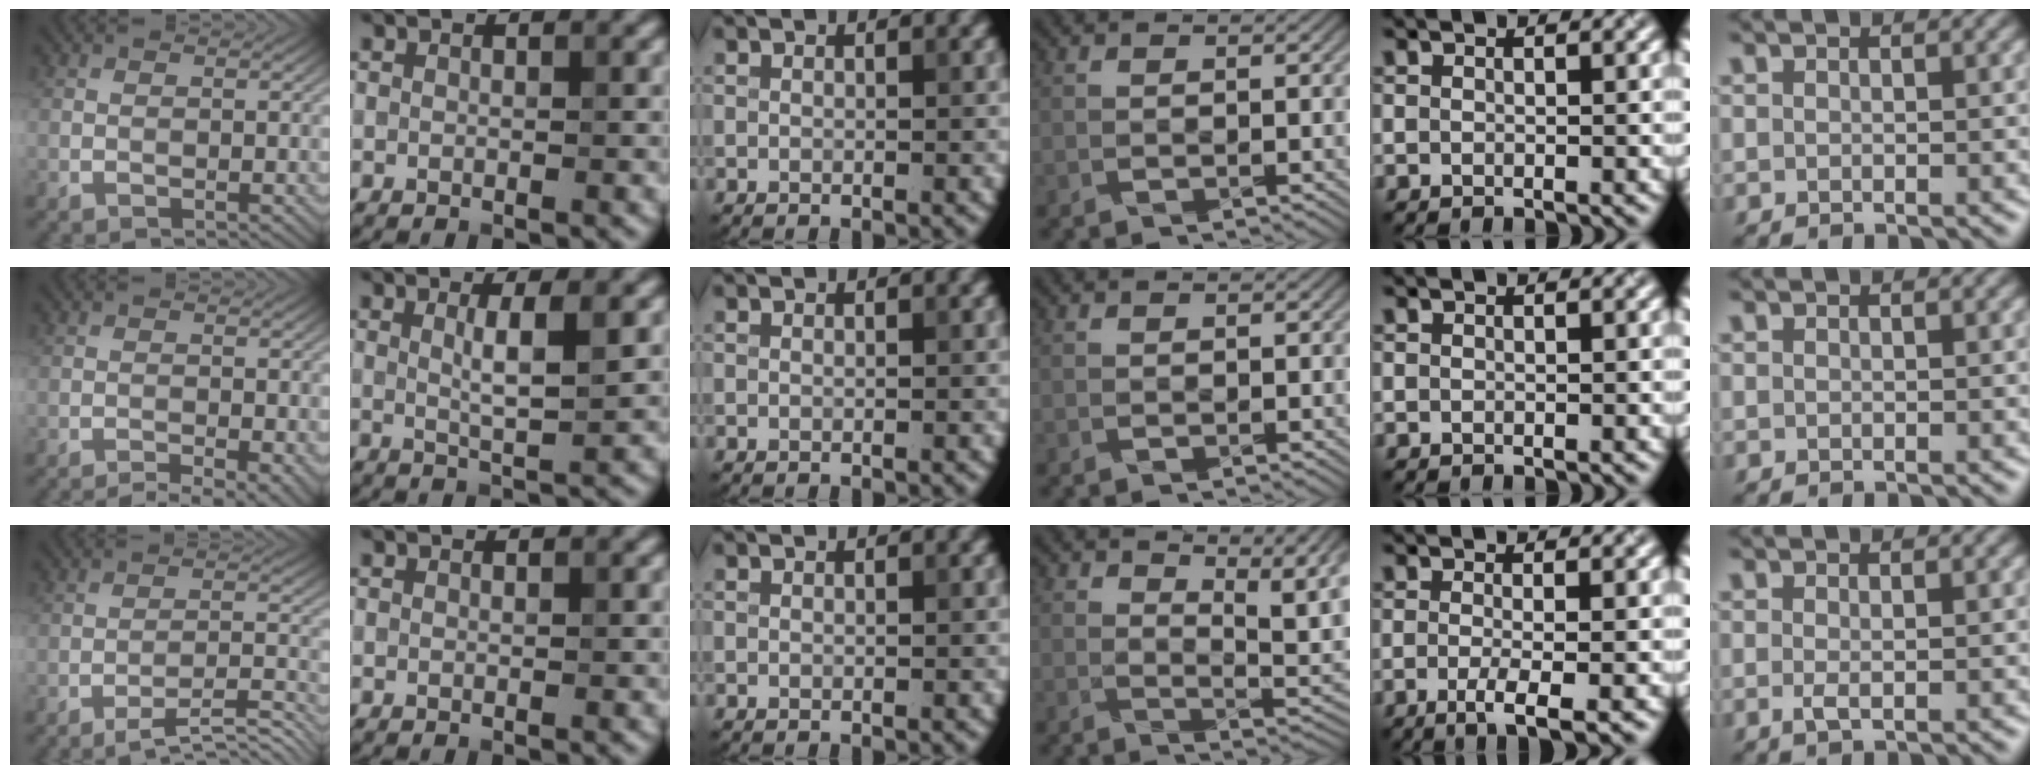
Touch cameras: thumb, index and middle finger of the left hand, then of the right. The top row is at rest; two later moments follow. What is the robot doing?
{"motion": "pour", "object": "sugar"}